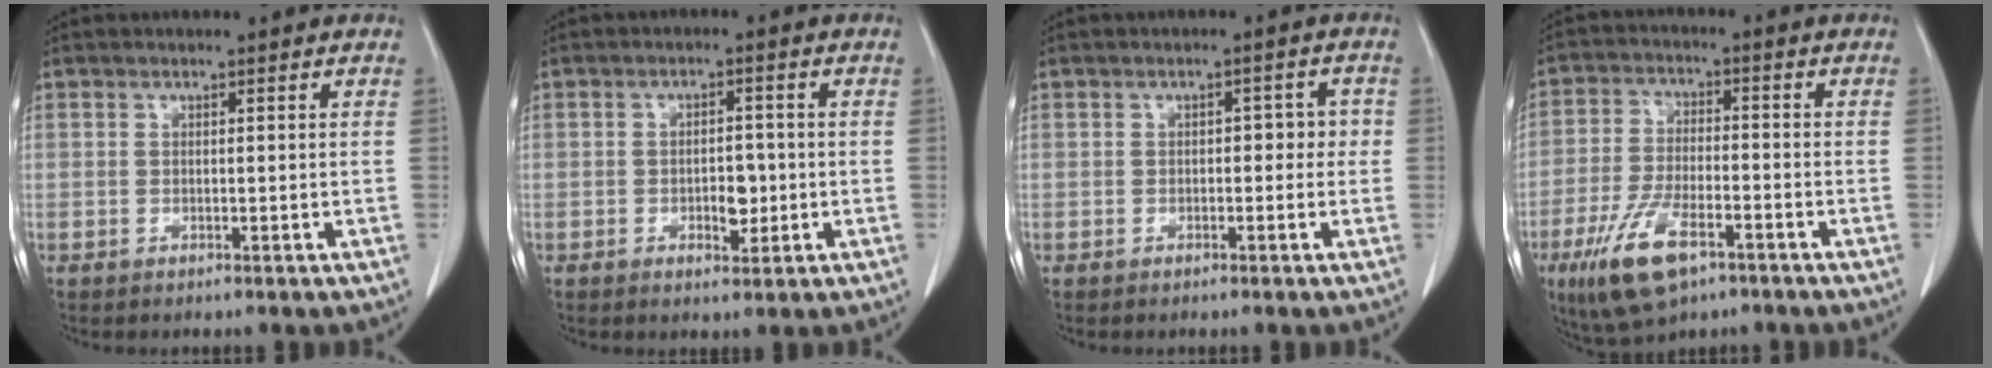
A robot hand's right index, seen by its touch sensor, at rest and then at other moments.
{"total": 3.9, "force": [-0.8, 2.0, 3.2], "torque": [-0.046, 0.002, -0.005]}
{"total": 3.0, "force": [-0.2, 1.8, 2.4], "torque": [-0.022, 0.020, -0.003]}
{"total": 10.7, "force": [-5.9, 4.2, 7.9], "torque": [-0.165, -0.013, -0.104]}